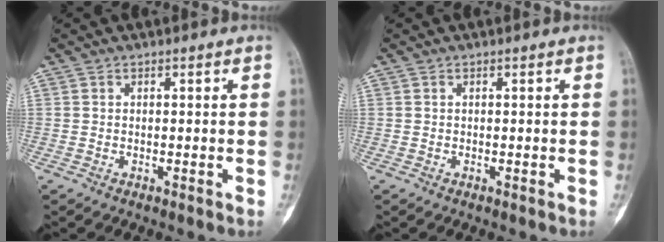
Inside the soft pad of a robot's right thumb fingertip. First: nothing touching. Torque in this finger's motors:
{"motor_torque": [-0.17, 0.17, 0.03, 0.13, 0.00]}